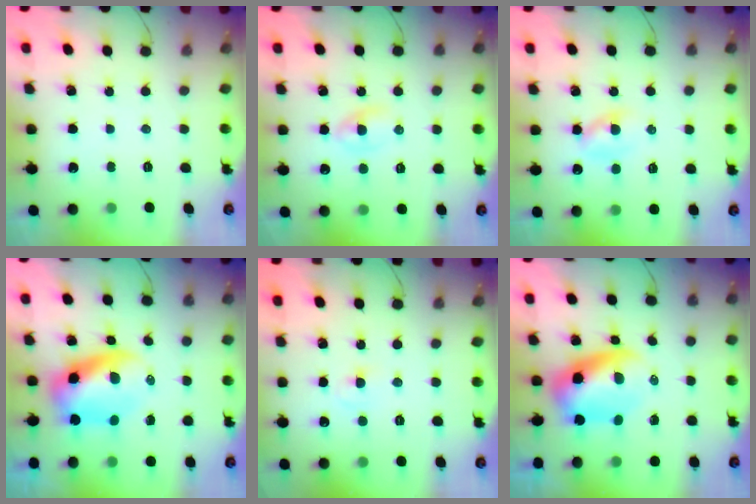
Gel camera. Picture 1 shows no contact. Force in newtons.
{"total": 1.9, "press": 1.7, "slide": 0.8}
{"total": 2.6, "press": 2.4, "slide": 1.0}
{"total": 9.1, "press": 8.8, "slide": 2.5}
{"total": 2.5, "press": 2.3, "slide": 1.0}
{"total": 7.3, "press": 7.0, "slide": 1.8}